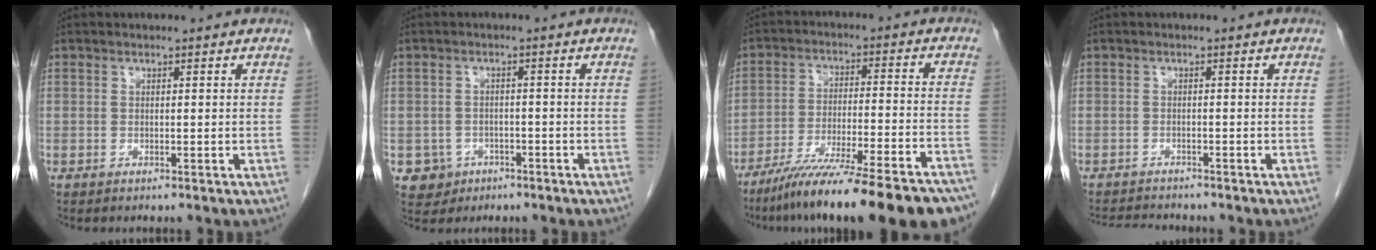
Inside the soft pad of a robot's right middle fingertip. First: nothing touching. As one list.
[{"total": 4.0, "force": [-1.9, 3.5, 0.3], "torque": [-0.004, 0.011, -0.023]}, {"total": 23.5, "force": [-19.4, 1.5, 13.2], "torque": [-0.141, -0.023, -0.287]}, {"total": 5.5, "force": [-5.2, 0.9, 1.4], "torque": [-0.020, -0.008, -0.081]}]